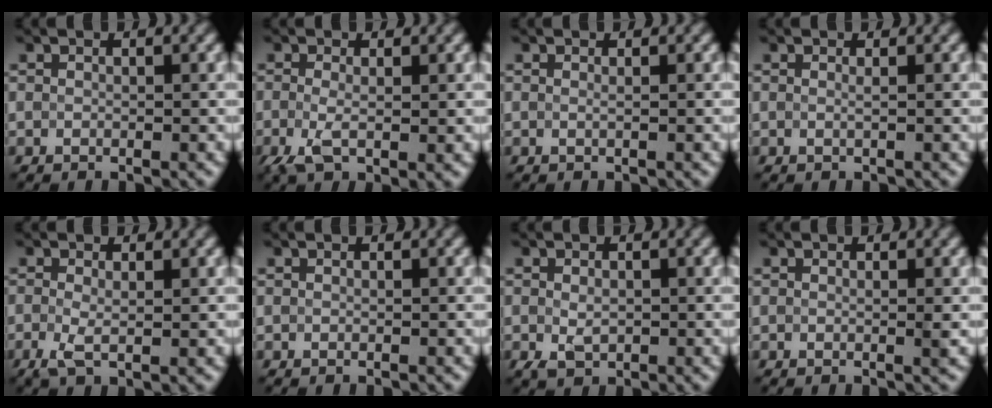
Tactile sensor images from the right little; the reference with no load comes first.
{"total": 2.1, "force": [-0.9, 0.6, 1.8], "torque": [-0.055, -0.006, -0.017]}
{"total": 0.0}
{"total": 0.0}
{"total": 1.4, "force": [-0.6, 0.3, 1.3], "torque": [-0.040, -0.004, -0.010]}
{"total": 0.0}
{"total": 1.9, "force": [-0.7, 1.5, 1.0], "torque": [-0.032, -0.005, -0.006]}
{"total": 0.7, "force": [0.1, 0.2, 0.7], "torque": [-0.009, 0.001, -0.003]}